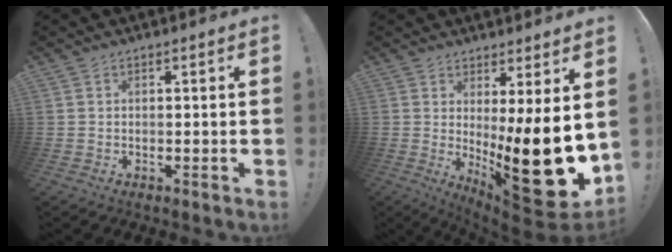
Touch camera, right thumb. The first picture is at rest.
{"total": 20.3, "force": [-2.2, 4.6, 19.6], "torque": [-0.269, -0.038, -0.023]}